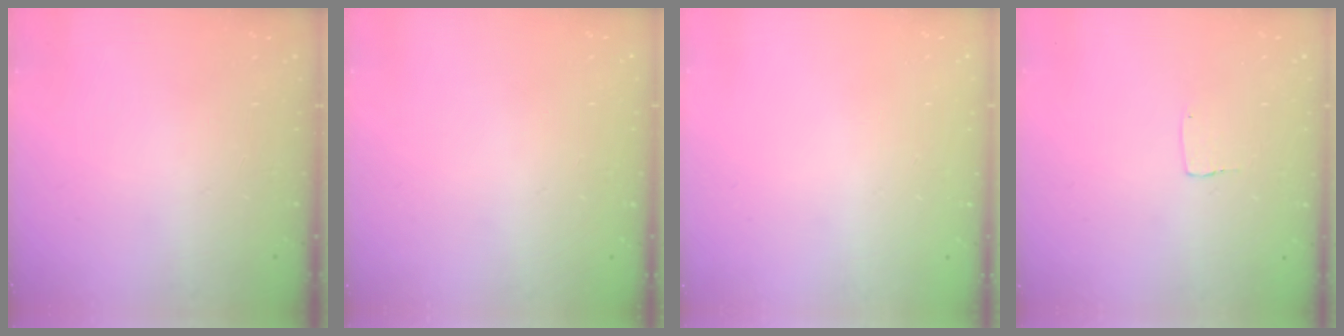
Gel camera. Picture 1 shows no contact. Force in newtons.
{"total": 0.0}
{"total": 0.0}
{"total": 3.8, "press": 3.8, "slide": 0.1}